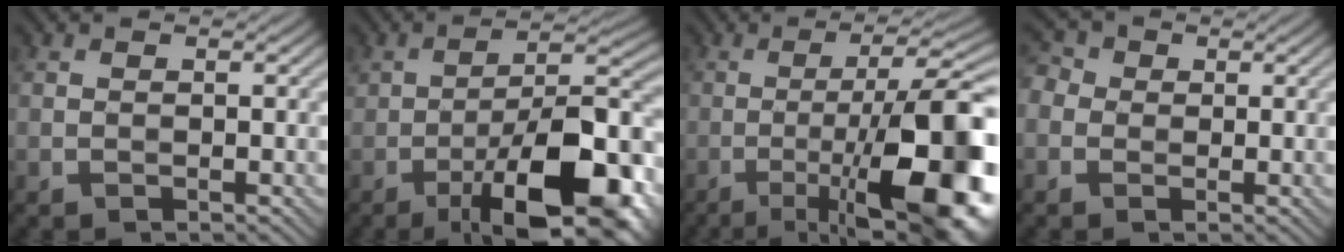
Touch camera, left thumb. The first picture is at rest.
{"total": 15.8, "force": [-7.4, 5.3, 12.8], "torque": [-0.191, 0.007, -0.124]}
{"total": 17.7, "force": [-5.7, 4.9, 16.0], "torque": [-0.212, 0.010, -0.078]}
{"total": 3.2, "force": [-0.3, 2.9, 1.3], "torque": [-0.044, 0.008, -0.009]}